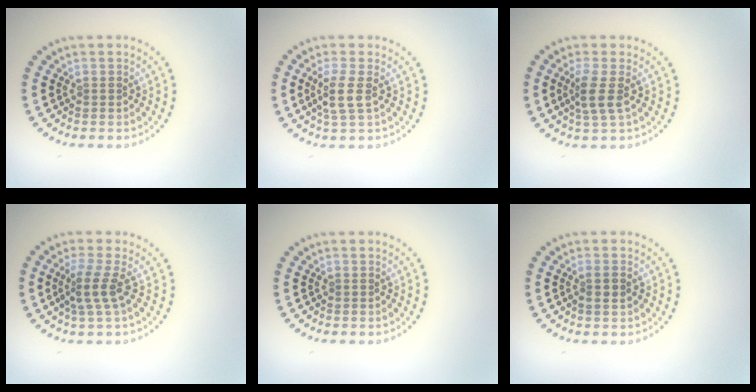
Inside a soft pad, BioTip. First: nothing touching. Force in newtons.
{"total": 2.4, "press": 2.0, "slide": 1.3}
{"total": 2.4, "press": 1.9, "slide": 1.5}
{"total": 2.6, "press": 2.0, "slide": 1.8}
{"total": 0.0}
{"total": 1.3, "press": 1.3, "slide": 0.4}